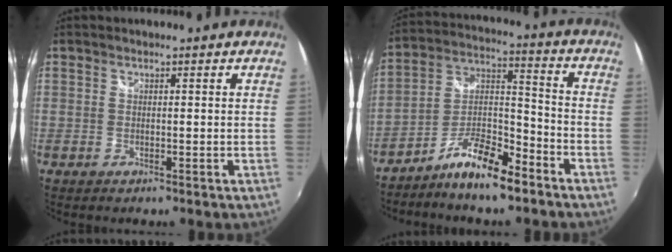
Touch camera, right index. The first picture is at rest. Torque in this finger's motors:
{"motor_torque": [0.78, -0.68, 0.48, 0.10]}